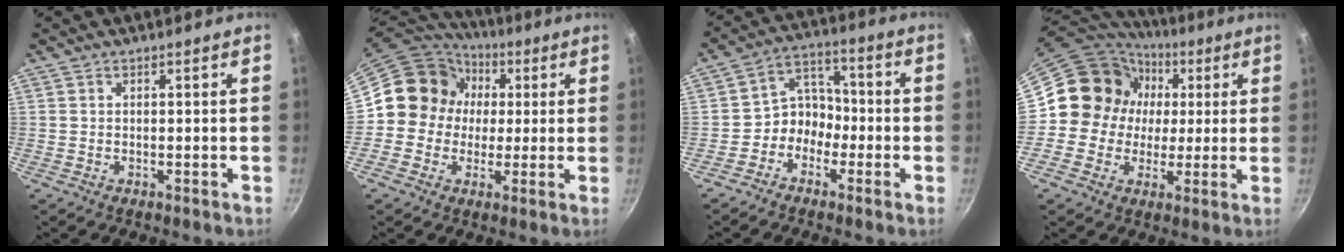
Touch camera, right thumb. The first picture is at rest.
{"total": 12.9, "force": [1.4, 12.0, 4.4], "torque": [-0.034, 0.023, 0.002]}
{"total": 6.8, "force": [-2.9, 5.6, 2.5], "torque": [0.002, 0.045, -0.066]}
{"total": 14.4, "force": [2.0, 13.5, 4.8], "torque": [-0.051, 0.014, 0.020]}